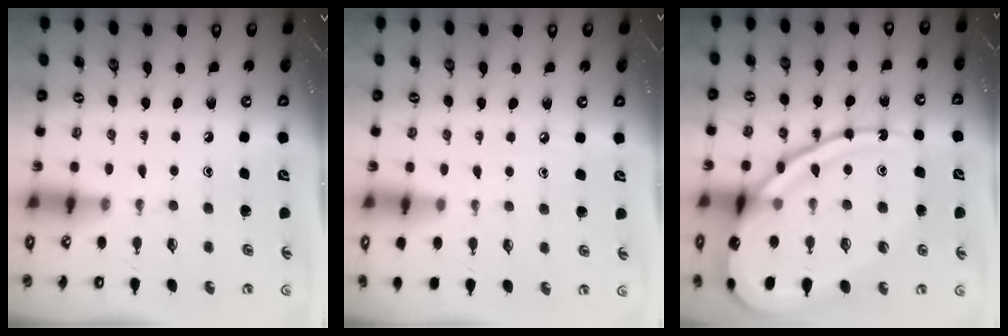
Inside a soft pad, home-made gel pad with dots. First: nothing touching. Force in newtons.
{"total": 3.2, "press": 3.2, "slide": 0.4}
{"total": 21.7, "press": 21.6, "slide": 2.2}